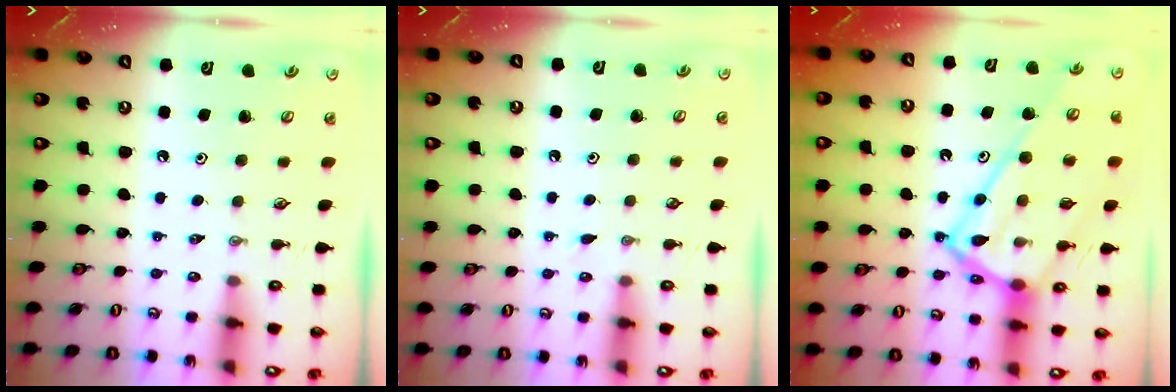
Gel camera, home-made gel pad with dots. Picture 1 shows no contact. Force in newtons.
{"total": 3.2, "press": 3.2, "slide": 0.5}
{"total": 22.2, "press": 22.1, "slide": 1.9}